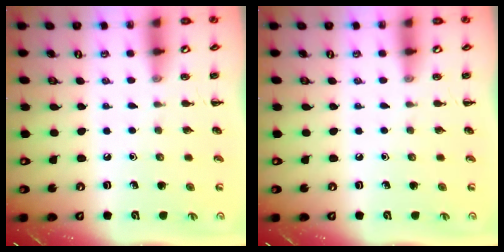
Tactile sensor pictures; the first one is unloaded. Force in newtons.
{"total": 0.0}